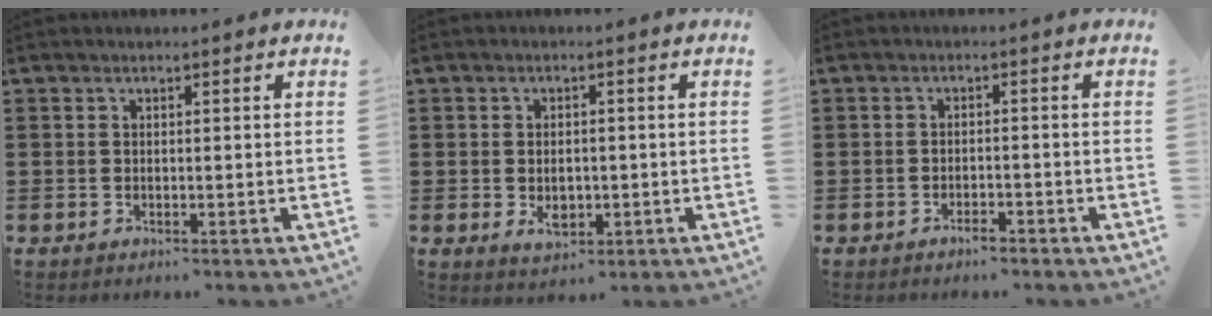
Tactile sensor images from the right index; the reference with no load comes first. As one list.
[{"total": 3.4, "force": [-0.5, 2.0, 2.6], "torque": [-0.043, -0.001, -0.010]}, {"total": 1.7, "force": [-1.6, 0.2, 0.7], "torque": [-0.017, -0.004, -0.029]}]